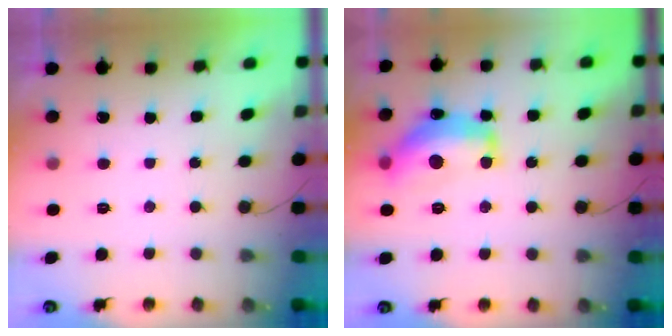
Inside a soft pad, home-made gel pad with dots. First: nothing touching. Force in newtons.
{"total": 15.5, "press": 15.5, "slide": 0.6}